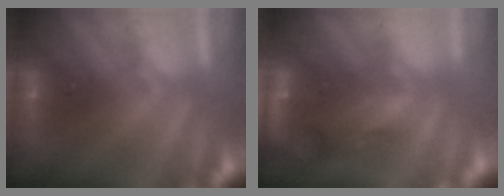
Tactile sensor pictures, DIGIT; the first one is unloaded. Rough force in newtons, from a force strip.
{"total": 10.2}